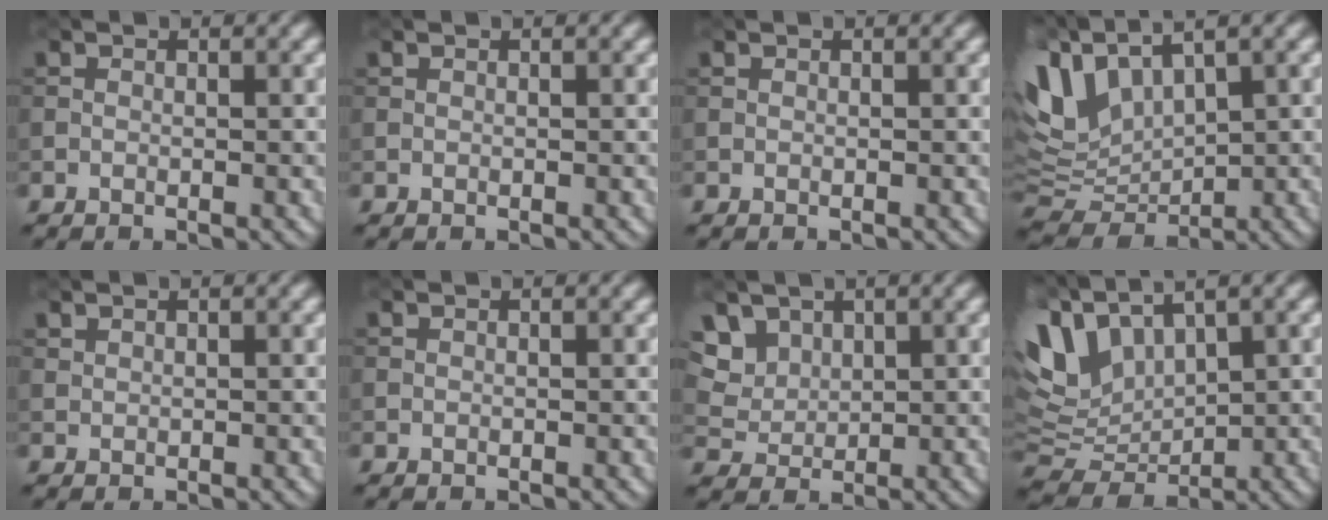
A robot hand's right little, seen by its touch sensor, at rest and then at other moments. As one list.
[{"total": 0.0}, {"total": 0.0}, {"total": 7.5, "force": [2.6, 4.4, 5.5], "torque": [-0.129, 0.007, 0.039]}, {"total": 0.7, "force": [0.7, 0.1, -0.1], "torque": [0.004, 0.003, 0.015]}, {"total": 0.0}, {"total": 4.8, "force": [3.0, 3.2, 2.0], "torque": [-0.060, 0.007, 0.062]}, {"total": 7.8, "force": [3.1, 4.6, 5.5], "torque": [-0.129, 0.012, 0.049]}]